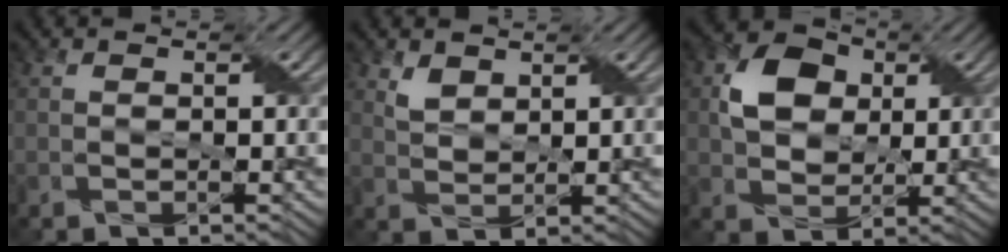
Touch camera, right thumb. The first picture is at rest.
{"total": 2.5, "force": [1.7, 1.4, 1.1], "torque": [-0.030, -0.004, 0.038]}
{"total": 7.1, "force": [1.7, 5.6, 4.0], "torque": [-0.092, 0.009, 0.024]}